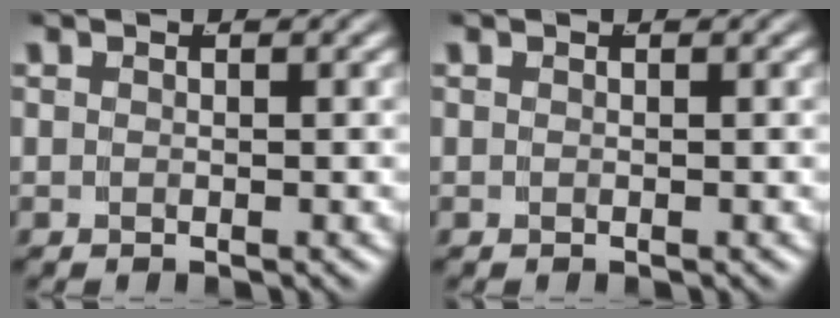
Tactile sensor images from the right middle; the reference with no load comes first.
{"total": 0.0}